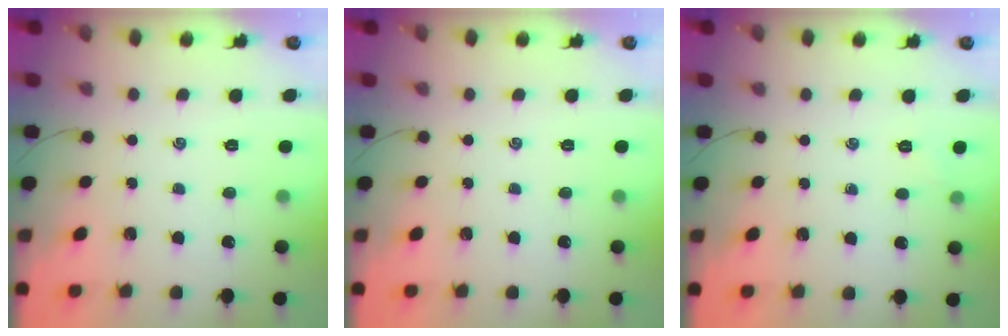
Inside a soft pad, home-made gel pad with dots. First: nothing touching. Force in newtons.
{"total": 0.0}
{"total": 3.5, "press": 3.3, "slide": 1.1}